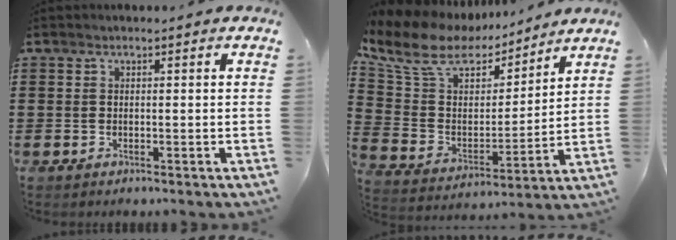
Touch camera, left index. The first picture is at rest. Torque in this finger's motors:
{"motor_torque": [2.14, 0.00, 0.73, 0.21]}